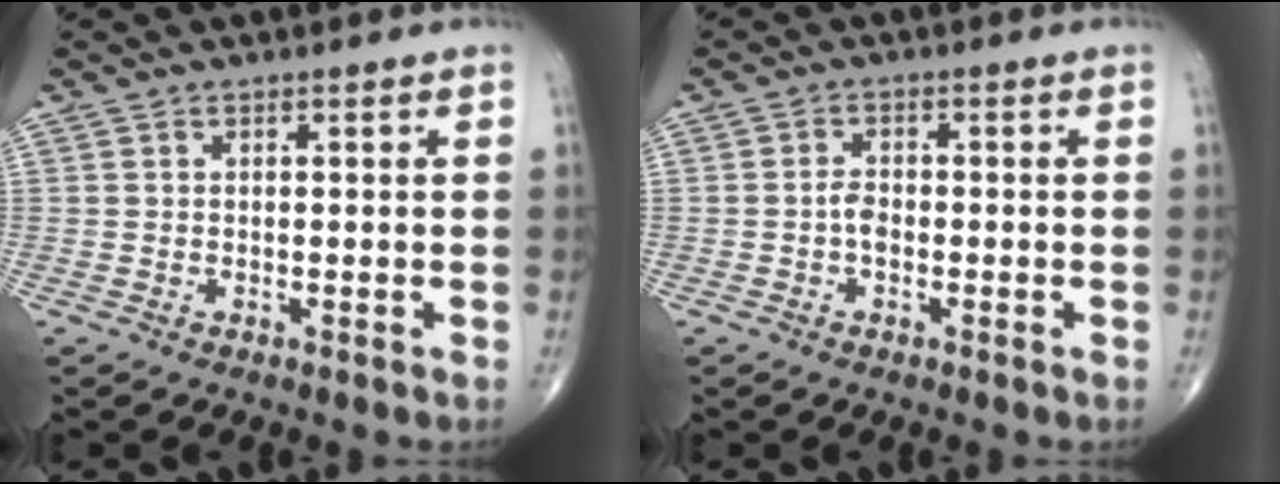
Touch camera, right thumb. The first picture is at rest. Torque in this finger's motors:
{"motor_torque": [0.07, 0.07, -0.06, -0.05, 0.00]}